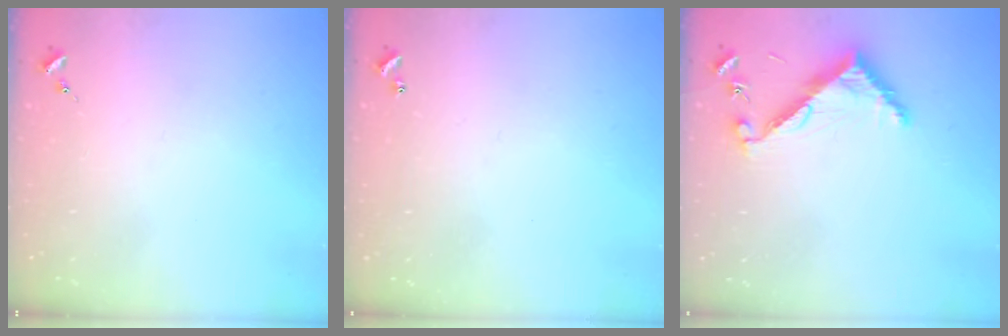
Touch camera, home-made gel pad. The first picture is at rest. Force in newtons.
{"total": 1.0, "press": 1.0, "slide": 0.2}
{"total": 8.0, "press": 7.9, "slide": 0.4}